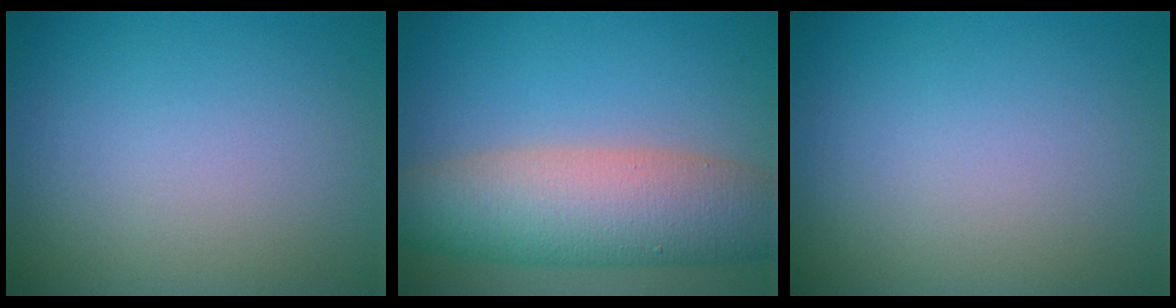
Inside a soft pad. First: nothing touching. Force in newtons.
{"total": 8.2, "press": 8.2, "slide": 0.5}
{"total": 0.0}